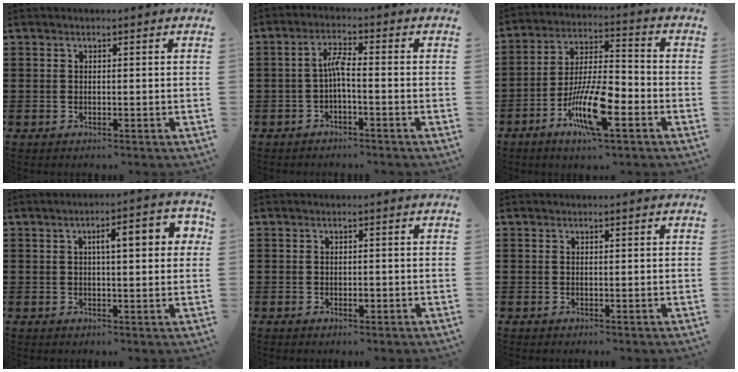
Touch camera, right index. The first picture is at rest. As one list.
[{"total": 3.3, "force": [-1.0, 0.6, 3.1], "torque": [-0.059, 0.006, -0.021]}, {"total": 11.1, "force": [-5.1, 3.3, 9.2], "torque": [-0.185, 0.005, -0.092]}, {"total": 5.8, "force": [1.4, 1.5, 5.4], "torque": [-0.080, 0.001, 0.014]}, {"total": 1.1, "force": [-0.3, 0.5, 0.9], "torque": [-0.018, -0.002, -0.005]}, {"total": 0.0}]